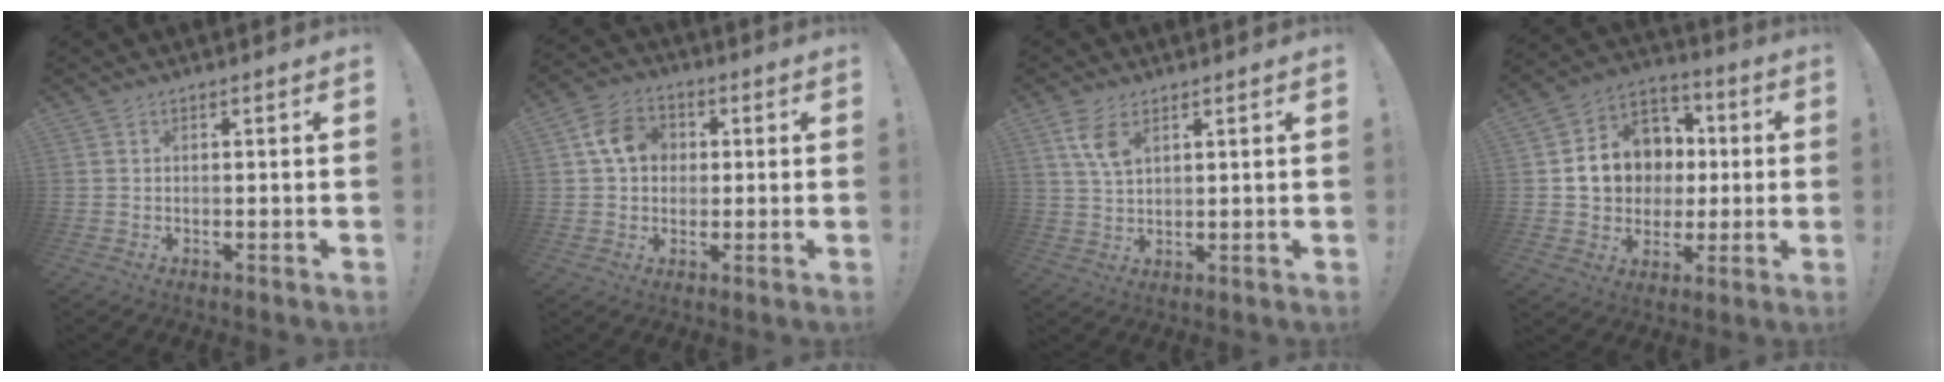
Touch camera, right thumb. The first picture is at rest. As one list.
[{"total": 10.5, "force": [2.4, 8.5, 5.6], "torque": [-0.086, 0.013, 0.050]}, {"total": 6.2, "force": [3.2, 3.0, 4.4], "torque": [-0.083, -0.016, 0.057]}, {"total": 15.3, "force": [1.4, 13.4, 7.3], "torque": [-0.096, 0.009, 0.050]}]